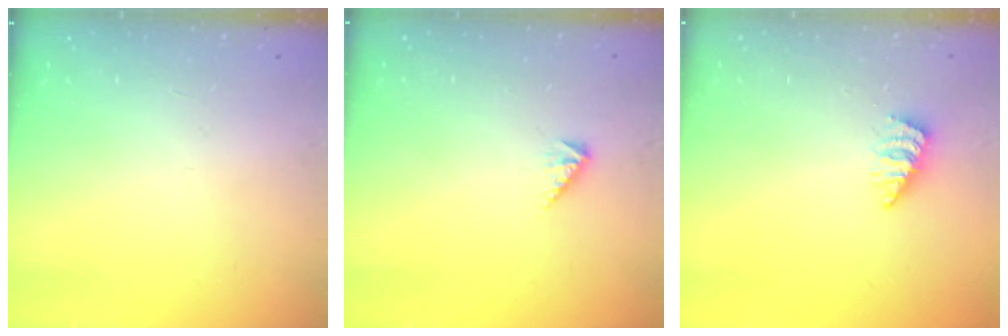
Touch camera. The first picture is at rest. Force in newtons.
{"total": 2.9, "press": 2.9, "slide": 0.5}
{"total": 2.3, "press": 2.3, "slide": 0.3}